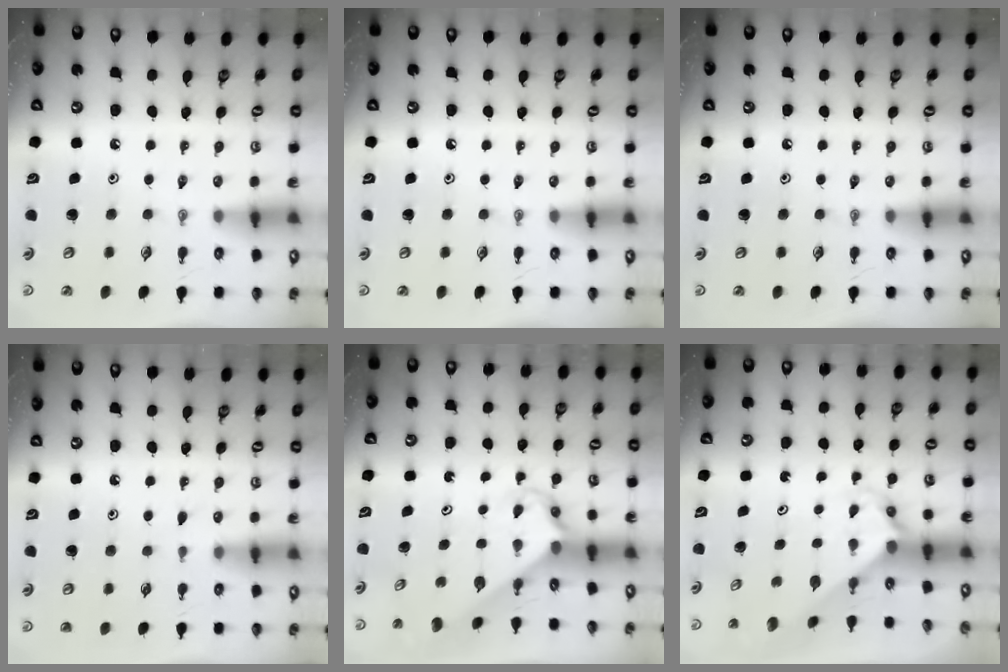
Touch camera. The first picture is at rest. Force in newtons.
{"total": 0.0}
{"total": 0.0}
{"total": 1.6, "press": 1.6, "slide": 0.3}
{"total": 2.9, "press": 2.9, "slide": 0.3}
{"total": 3.3, "press": 3.3, "slide": 0.3}